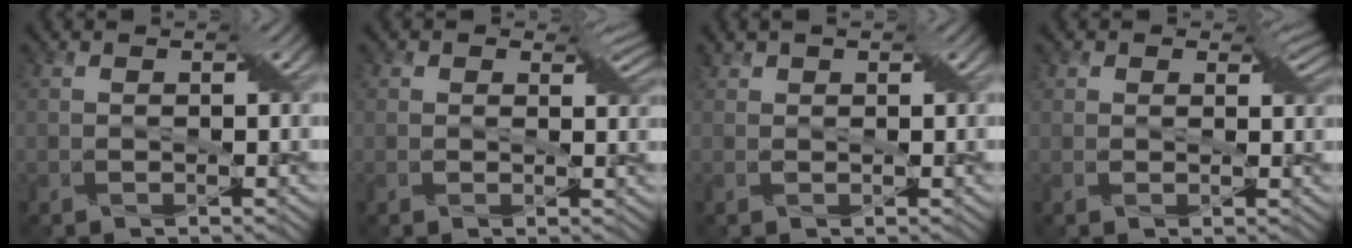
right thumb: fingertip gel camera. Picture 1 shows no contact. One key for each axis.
{"total": 3.3, "fx": 1.5, "fy": 2.2, "fz": 1.9, "tx": -0.028, "ty": -0.003, "tz": 0.021}
{"total": 1.5, "fx": 1.2, "fy": 0.7, "fz": 0.6, "tx": -0.016, "ty": 0.006, "tz": 0.023}
{"total": 3.4, "fx": 1.9, "fy": 2.3, "fz": 1.6, "tx": -0.025, "ty": -0.001, "tz": 0.027}